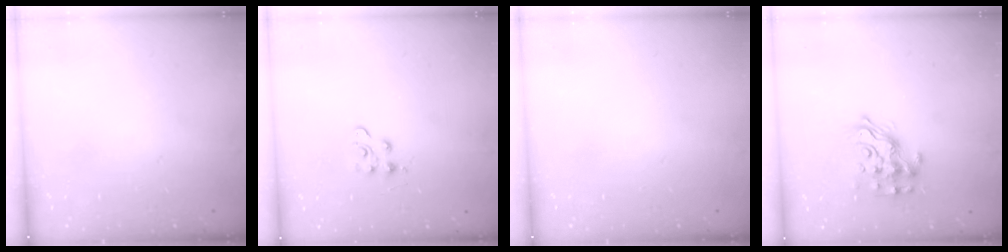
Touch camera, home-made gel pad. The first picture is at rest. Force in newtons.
{"total": 4.1, "press": 4.1, "slide": 0.4}
{"total": 0.0}
{"total": 13.9, "press": 13.9, "slide": 1.2}